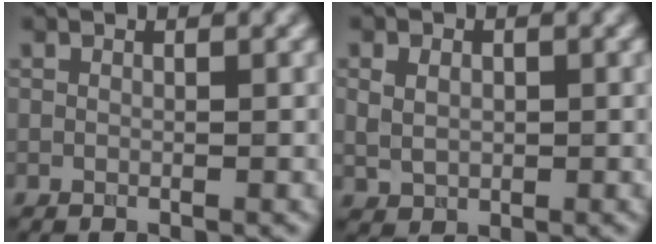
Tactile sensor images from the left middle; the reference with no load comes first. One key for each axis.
{"total": 2.4, "fx": 0.4, "fy": 1.9, "fz": 1.4, "tx": -0.028, "ty": -0.001, "tz": 0.015}